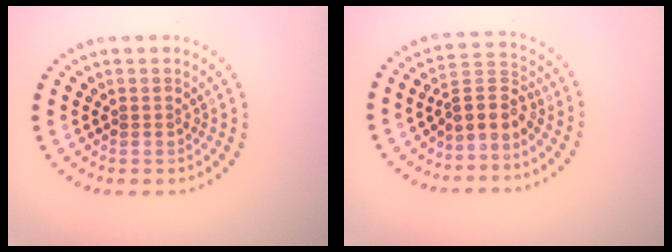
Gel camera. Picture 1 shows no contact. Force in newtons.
{"total": 3.0, "press": 2.3, "slide": 1.9}